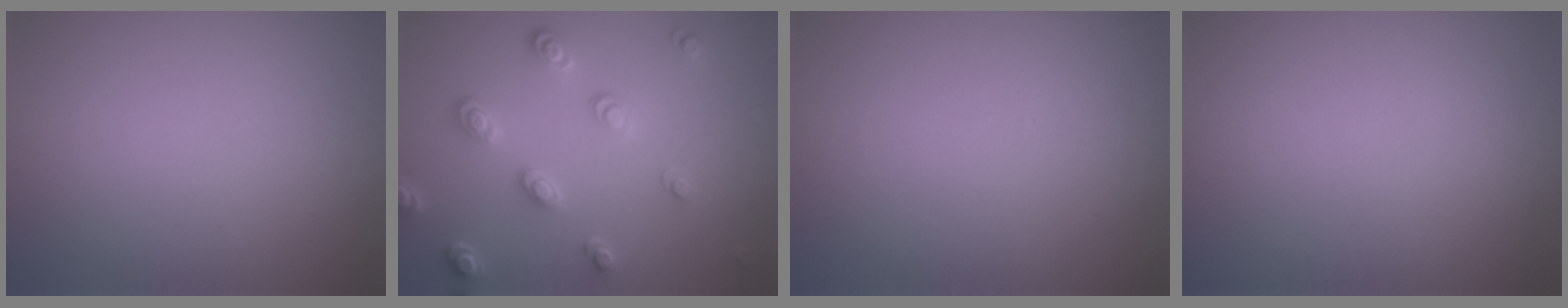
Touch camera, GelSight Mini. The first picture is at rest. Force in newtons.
{"total": 3.7, "press": 2.9, "slide": 2.3}
{"total": 0.0}
{"total": 0.0}